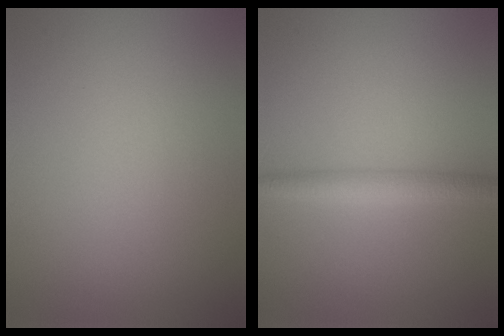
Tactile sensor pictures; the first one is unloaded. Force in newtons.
{"total": 2.6, "press": 2.6, "slide": 0.1}